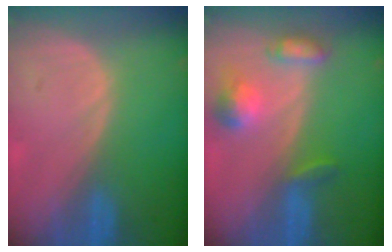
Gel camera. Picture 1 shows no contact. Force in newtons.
{"total": 5.9, "press": 5.7, "slide": 1.7}